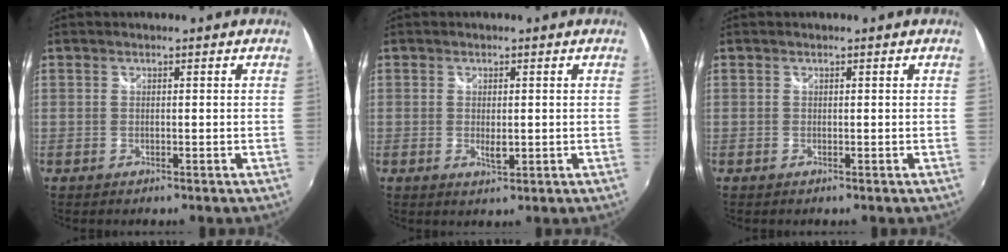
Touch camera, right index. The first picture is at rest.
{"total": 2.4, "force": [-0.4, 1.2, 2.0], "torque": [-0.034, -0.005, -0.004]}
{"total": 0.0}